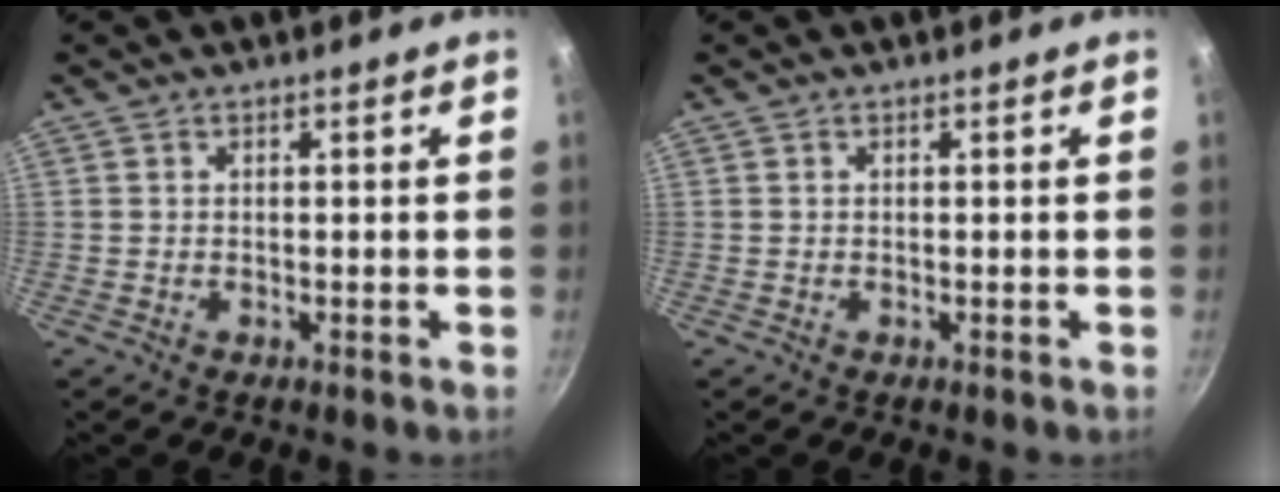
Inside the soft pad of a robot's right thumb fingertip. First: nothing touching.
{"total": 0.0}